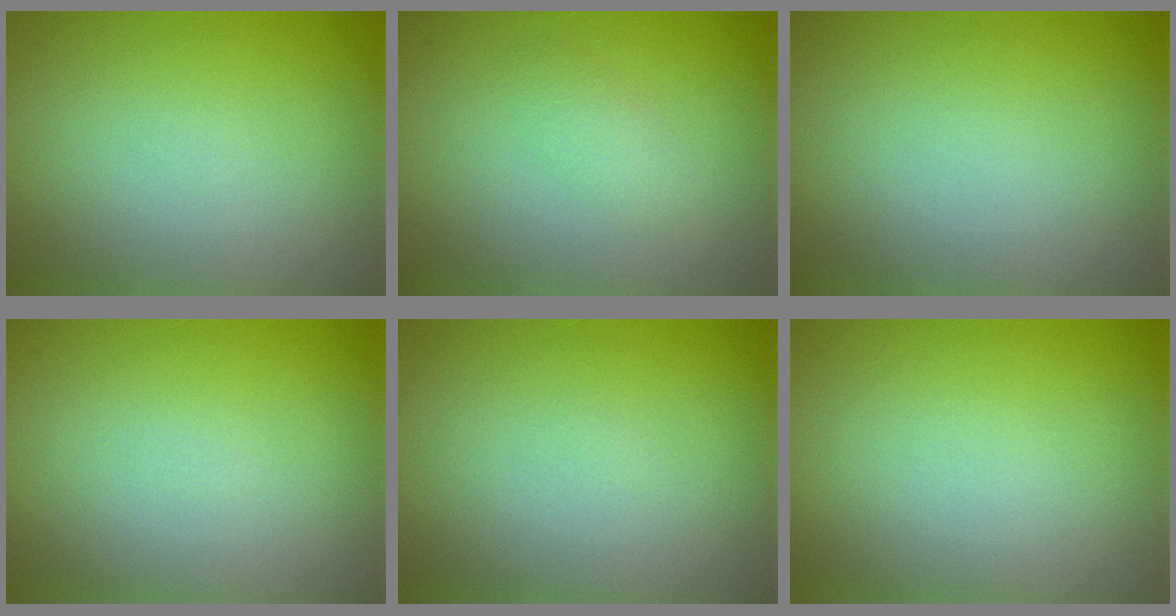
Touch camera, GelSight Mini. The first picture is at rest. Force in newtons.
{"total": 1.4, "press": 1.4, "slide": 0.1}
{"total": 0.0}
{"total": 0.0}
{"total": 0.0}
{"total": 0.0}